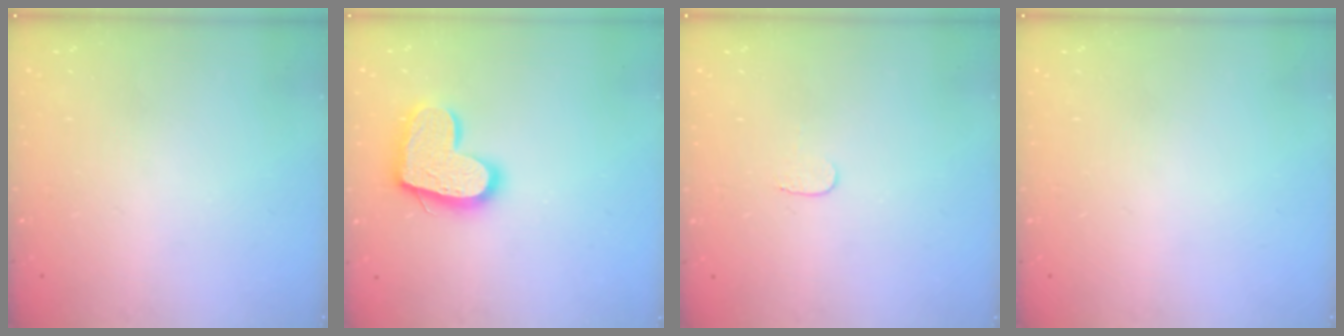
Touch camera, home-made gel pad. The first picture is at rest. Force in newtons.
{"total": 15.1, "press": 15.0, "slide": 1.0}
{"total": 3.2, "press": 3.2, "slide": 0.3}
{"total": 0.0}